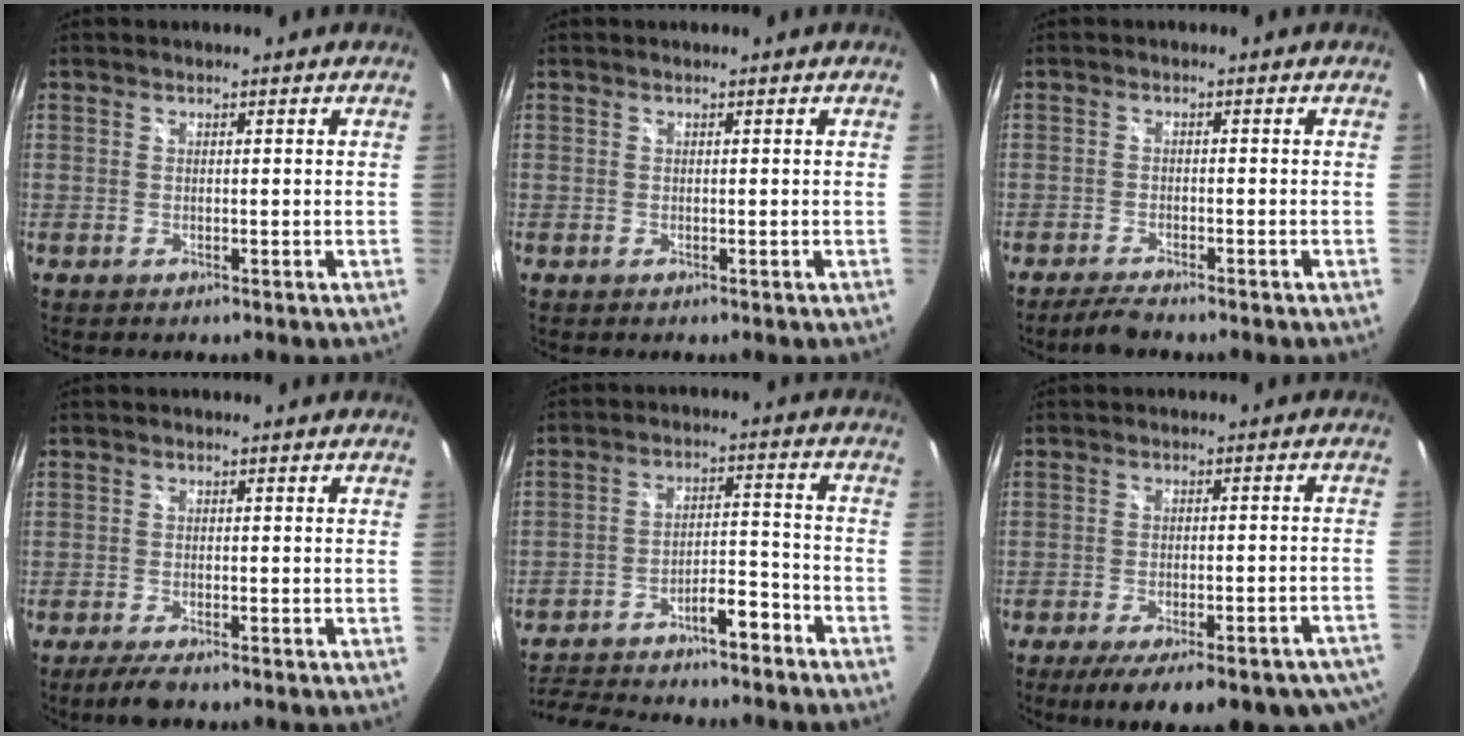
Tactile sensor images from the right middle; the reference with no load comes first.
{"total": 0.0}
{"total": 3.4, "force": [-3.0, 0.4, 1.5], "torque": [-0.045, -0.007, -0.057]}
{"total": 3.7, "force": [-2.9, 0.6, 2.2], "torque": [-0.055, -0.011, -0.054]}
{"total": 16.0, "force": [-13.3, 4.1, 8.0], "torque": [-0.148, 0.027, -0.199]}
{"total": 20.0, "force": [-15.5, 5.4, 11.4], "torque": [-0.174, -0.038, -0.191]}